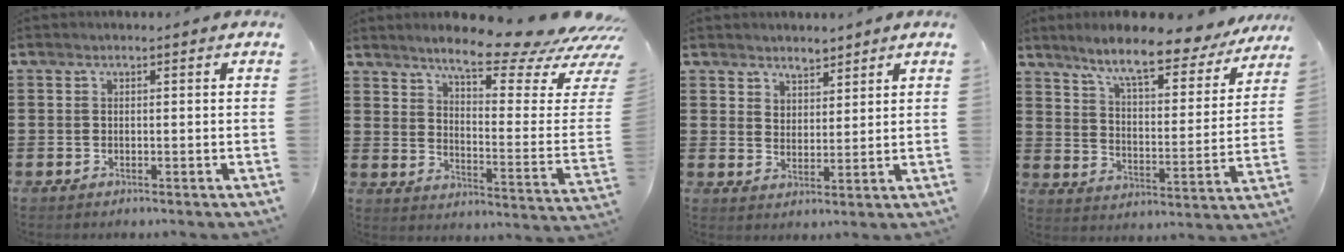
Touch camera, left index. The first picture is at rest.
{"total": 11.4, "force": [9.5, 0.9, 6.3], "torque": [-0.116, -0.070, 0.155]}
{"total": 3.6, "force": [3.2, 1.6, -0.3], "torque": [-0.008, -0.004, 0.060]}
{"total": 9.0, "force": [7.6, 0.6, 4.8], "torque": [-0.104, -0.047, 0.123]}